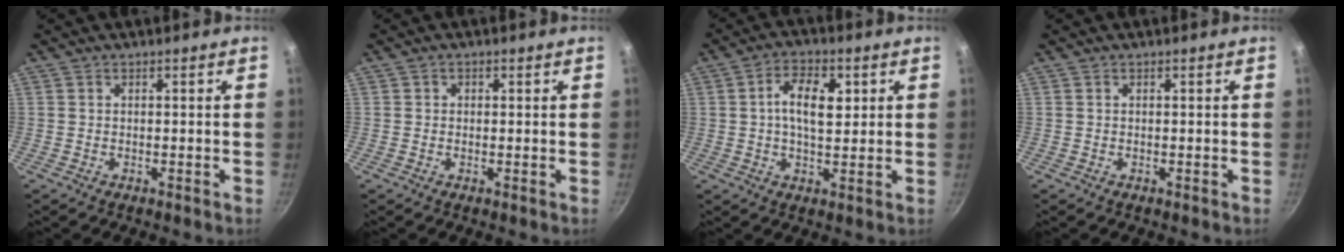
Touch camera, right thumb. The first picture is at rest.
{"total": 0.9, "force": [0.2, 0.8, 0.3], "torque": [-0.001, 0.000, 0.001]}
{"total": 7.8, "force": [1.6, 4.1, 6.4], "torque": [-0.095, 0.002, 0.021]}
{"total": 0.0}